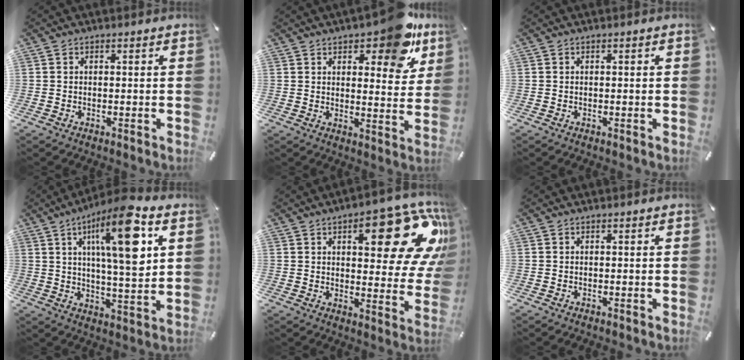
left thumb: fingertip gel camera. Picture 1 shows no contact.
{"total": 13.1, "force": [9.0, 5.2, 7.9], "torque": [-0.087, -0.059, 0.151]}
{"total": 0.0}
{"total": 17.4, "force": [7.1, 4.9, 15.1], "torque": [-0.234, -0.019, 0.105]}
{"total": 22.9, "force": [10.2, 10.1, 17.8], "torque": [-0.204, -0.069, 0.157]}
{"total": 0.0}